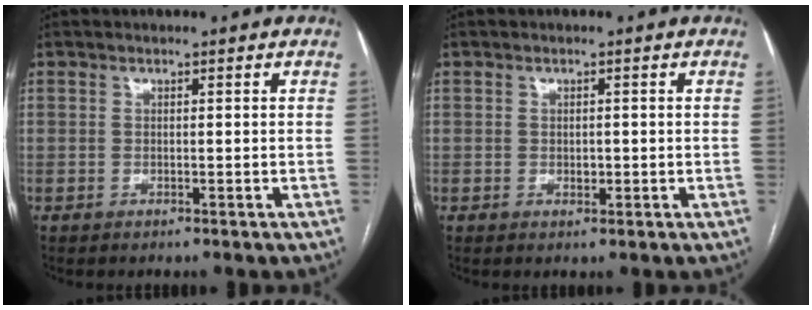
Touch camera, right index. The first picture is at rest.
{"total": 1.3, "force": [-0.1, 1.0, 0.9], "torque": [-0.012, 0.000, 0.003]}